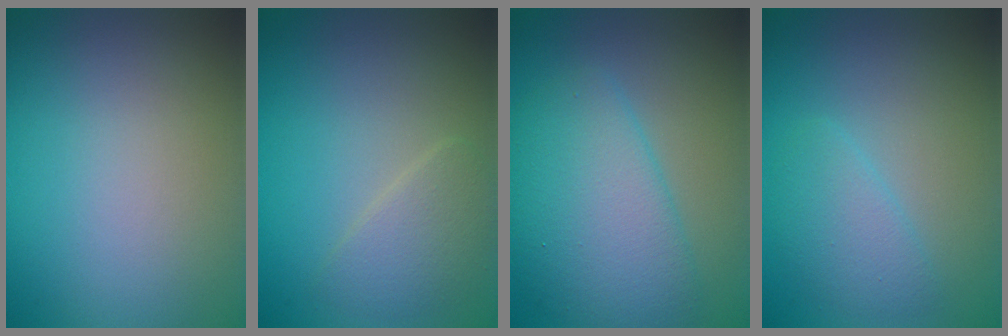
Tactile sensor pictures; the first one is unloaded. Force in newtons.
{"total": 2.4, "press": 2.4, "slide": 0.1}
{"total": 6.1, "press": 6.1, "slide": 0.1}
{"total": 2.4, "press": 2.4, "slide": 0.1}